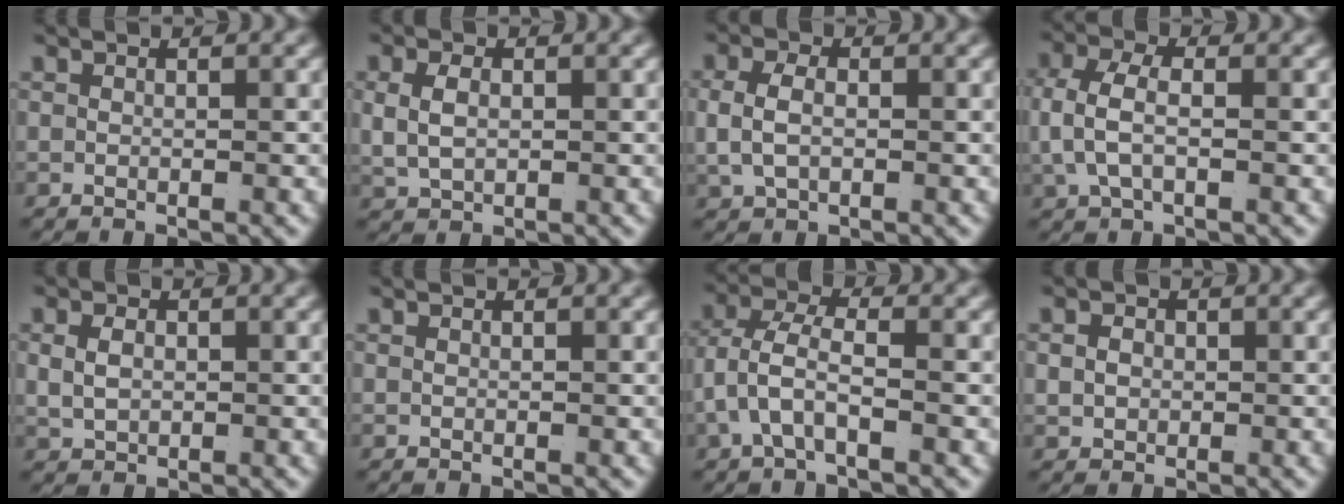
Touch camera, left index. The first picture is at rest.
{"total": 3.0, "force": [0.5, 2.2, 2.0], "torque": [-0.047, -0.006, 0.020]}
{"total": 2.8, "force": [0.1, 1.8, 2.2], "torque": [-0.057, -0.007, 0.010]}
{"total": 3.9, "force": [0.0, 2.2, 3.2], "torque": [-0.079, -0.011, 0.008]}
{"total": 1.8, "force": [0.3, 1.2, 1.3], "torque": [-0.028, -0.008, 0.017]}
{"total": 0.0}
{"total": 3.8, "force": [-0.6, 2.4, 2.9], "torque": [-0.071, -0.020, -0.002]}
{"total": 1.6, "force": [0.0, 1.3, 0.9], "torque": [-0.025, -0.013, 0.010]}